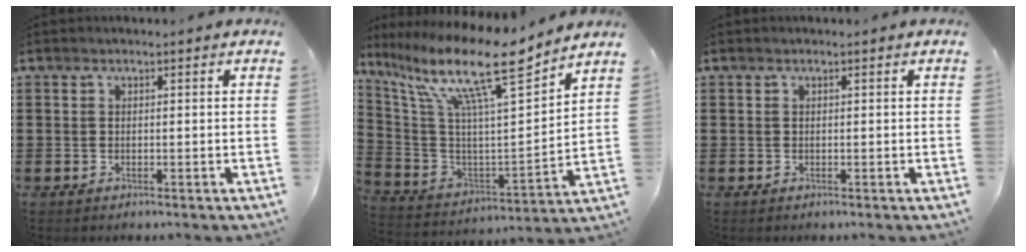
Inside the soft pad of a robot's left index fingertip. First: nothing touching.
{"total": 14.9, "force": [10.0, 2.2, 10.8], "torque": [-0.228, -0.053, 0.158]}
{"total": 0.0}